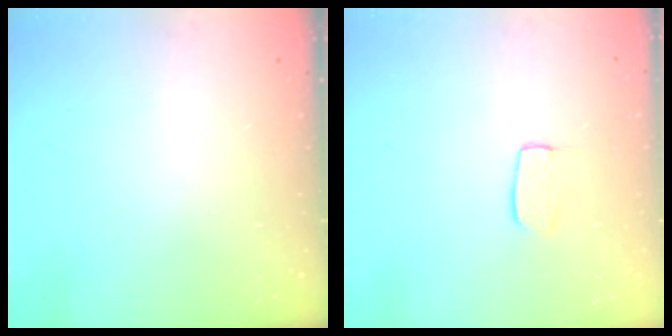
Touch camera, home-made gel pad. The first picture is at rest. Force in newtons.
{"total": 5.6, "press": 5.6, "slide": 0.2}